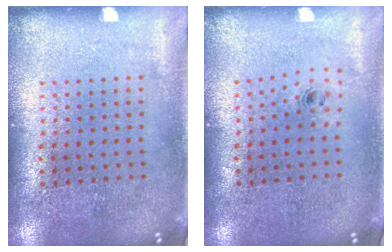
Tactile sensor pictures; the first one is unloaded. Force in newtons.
{"total": 0.5, "press": 0.2, "slide": 0.5}